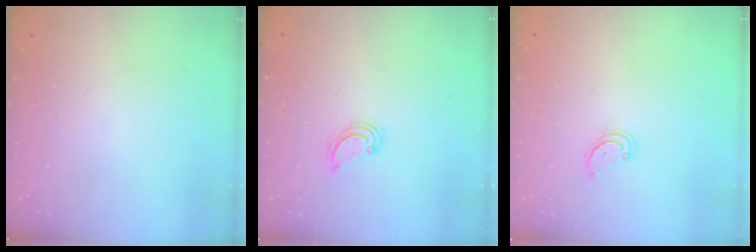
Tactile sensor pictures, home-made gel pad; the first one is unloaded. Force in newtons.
{"total": 2.6, "press": 2.6, "slide": 0.3}
{"total": 2.6, "press": 2.6, "slide": 0.2}